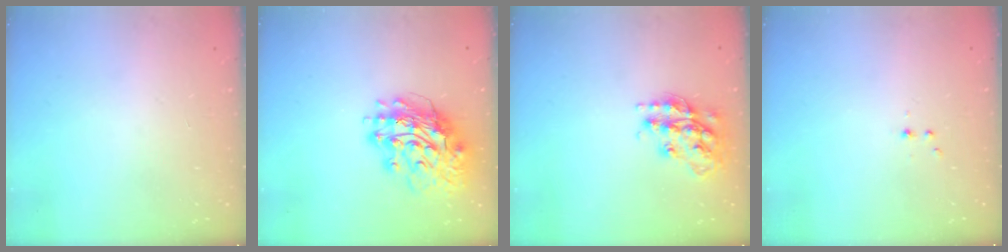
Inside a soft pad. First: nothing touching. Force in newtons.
{"total": 16.2, "press": 16.1, "slide": 2.1}
{"total": 15.2, "press": 15.2, "slide": 0.8}
{"total": 2.2, "press": 1.9, "slide": 1.2}